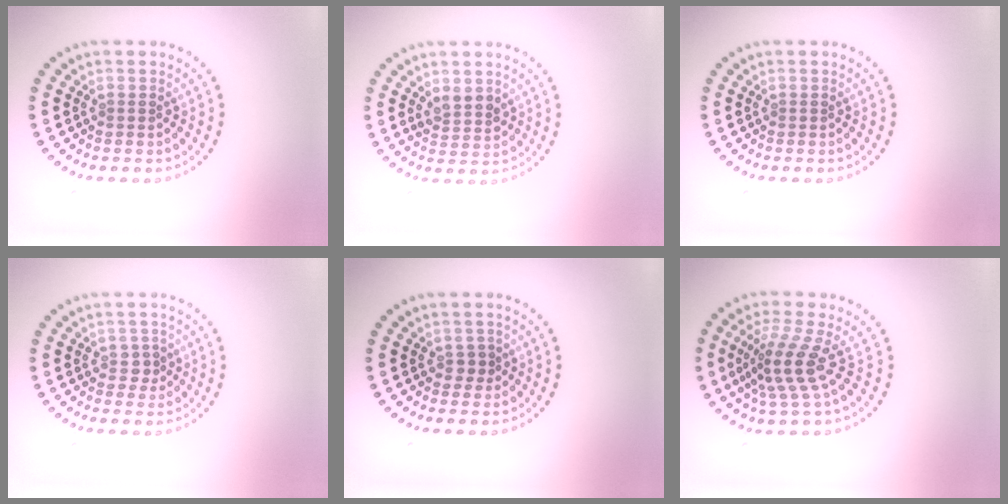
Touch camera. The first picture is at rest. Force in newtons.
{"total": 2.2, "press": 2.0, "slide": 1.0}
{"total": 0.0}
{"total": 1.2, "press": 1.0, "slide": 0.7}
{"total": 0.9, "press": 0.8, "slide": 0.4}
{"total": 4.0, "press": 3.0, "slide": 2.7}